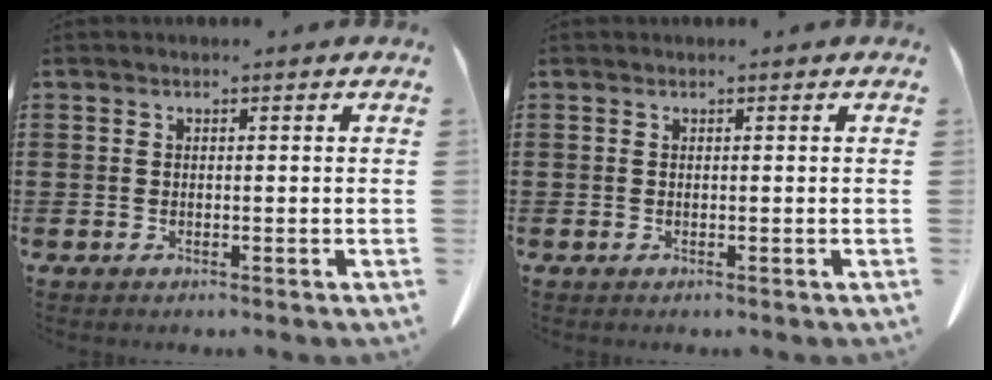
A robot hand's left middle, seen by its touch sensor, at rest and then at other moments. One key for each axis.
{"total": 0.0}